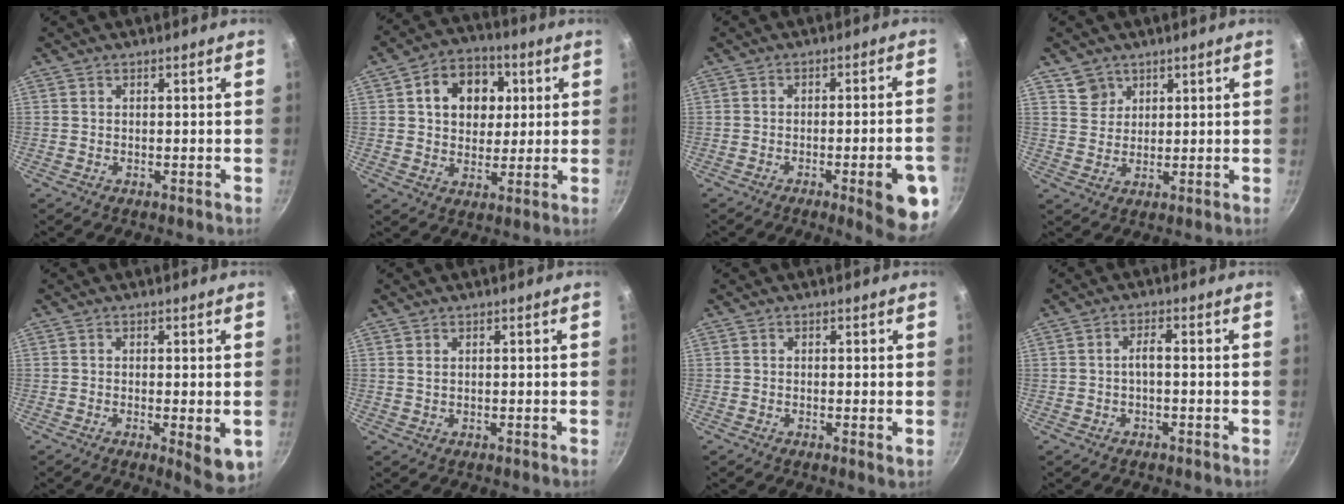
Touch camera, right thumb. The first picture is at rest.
{"total": 12.6, "force": [3.2, 9.9, 7.2], "torque": [-0.076, 0.006, 0.043]}
{"total": 11.1, "force": [-4.5, 2.2, 9.9], "torque": [-0.104, 0.020, -0.054]}
{"total": 4.3, "force": [2.6, 3.3, 0.6], "torque": [0.014, -0.004, 0.051]}
{"total": 6.1, "force": [-1.2, 1.7, 5.7], "torque": [-0.070, -0.011, -0.012]}
{"total": 0.8, "force": [0.4, 0.4, 0.5], "torque": [-0.008, -0.003, 0.009]}
{"total": 0.9, "force": [-0.1, 0.1, 0.9], "torque": [-0.013, -0.006, -0.005]}
{"total": 2.2, "force": [-0.6, 0.6, 2.0], "torque": [-0.043, 0.016, -0.012]}